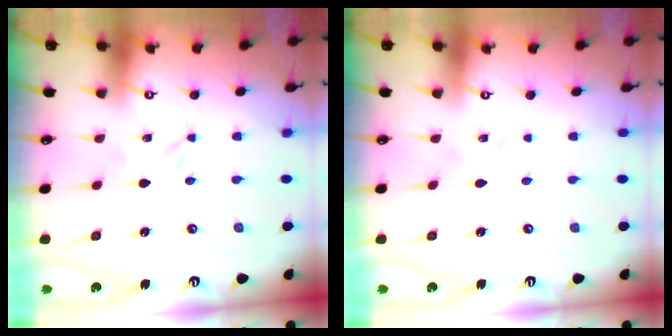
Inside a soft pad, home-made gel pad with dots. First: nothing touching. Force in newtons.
{"total": 2.3, "press": 2.3, "slide": 0.2}